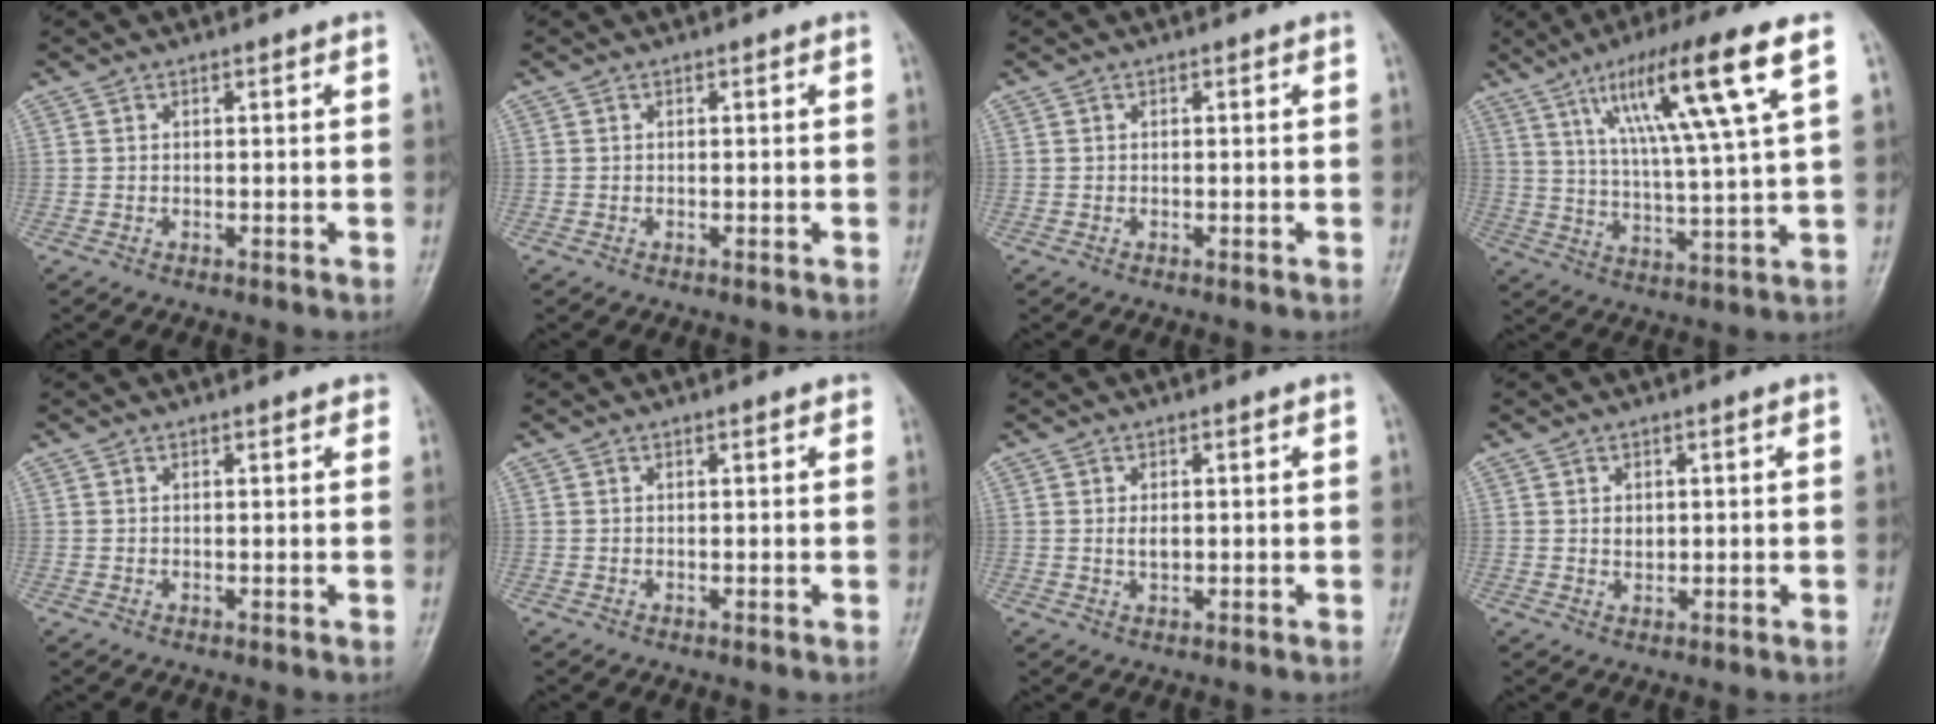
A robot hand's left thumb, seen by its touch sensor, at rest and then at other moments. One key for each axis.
{"total": 0.0}
{"total": 0.0}
{"total": 17.0, "fx": 7.8, "fy": 1.4, "fz": 15.1, "tx": -0.264, "ty": -0.017, "tz": 0.132}
{"total": 1.3, "fx": 0.9, "fy": 0.5, "fz": 0.8, "tx": -0.007, "ty": -0.003, "tz": 0.009}
{"total": 1.0, "fx": 0.7, "fy": 0.3, "fz": 0.7, "tx": -0.008, "ty": -0.002, "tz": 0.007}
{"total": 1.9, "fx": 0.4, "fy": 1.0, "fz": 1.6, "tx": -0.024, "ty": -0.003, "tz": 0.009}
{"total": 1.7, "fx": 0.6, "fy": 1.2, "fz": 1.1, "tx": -0.011, "ty": -0.004, "tz": 0.011}